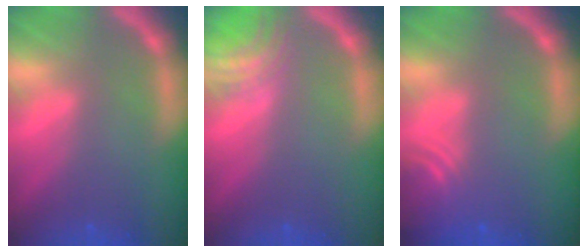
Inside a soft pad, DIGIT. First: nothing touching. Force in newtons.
{"total": 3.0}
{"total": 4.0}